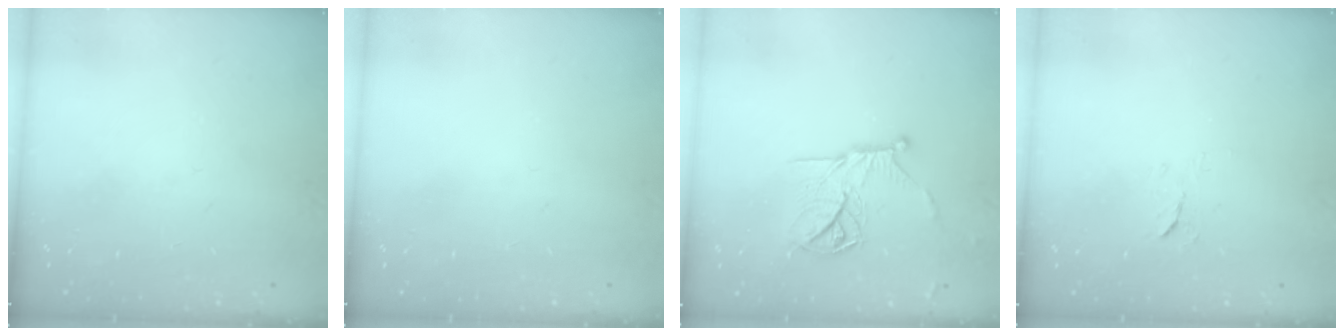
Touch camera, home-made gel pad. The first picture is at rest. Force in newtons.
{"total": 0.0}
{"total": 14.3, "press": 14.2, "slide": 0.5}
{"total": 5.4, "press": 5.3, "slide": 0.7}